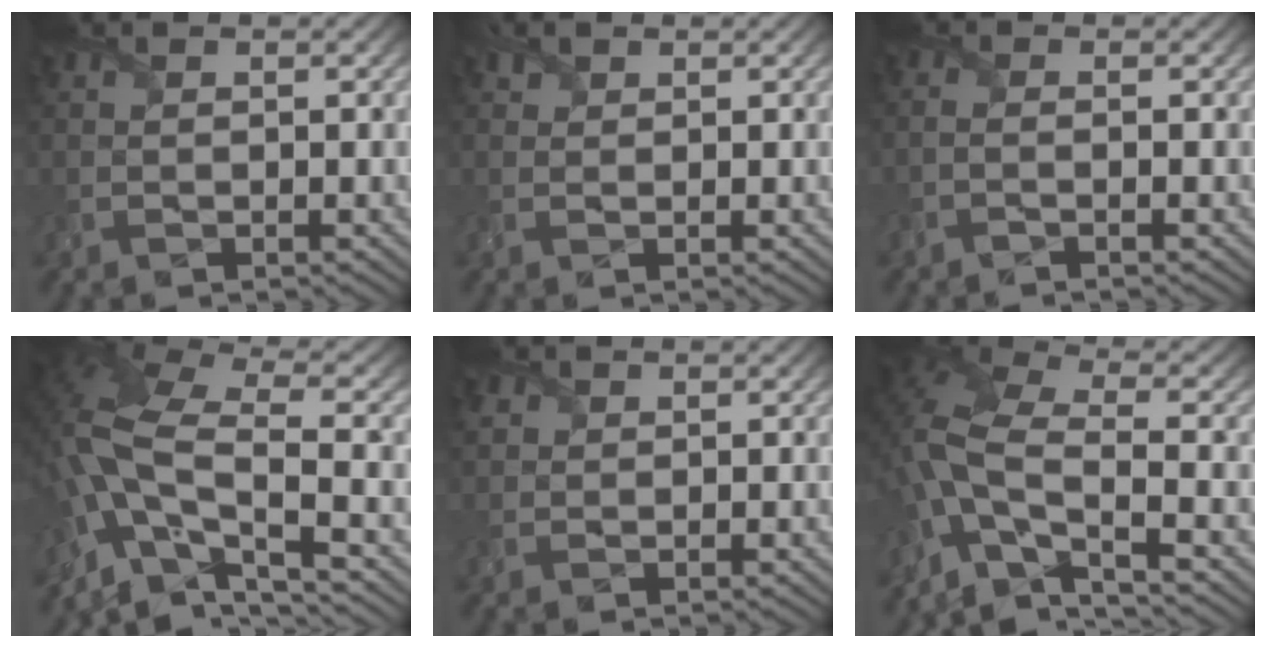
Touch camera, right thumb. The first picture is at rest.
{"total": 1.5, "force": [1.2, 0.8, 0.2], "torque": [-0.004, 0.006, 0.023]}
{"total": 1.1, "force": [-0.8, 0.1, 0.7], "torque": [-0.017, 0.000, -0.022]}
{"total": 13.6, "force": [-4.7, 5.2, 11.7], "torque": [-0.266, -0.014, -0.086]}
{"total": 1.6, "force": [0.8, 1.4, 0.4], "torque": [-0.016, 0.002, 0.016]}
{"total": 10.3, "force": [-4.4, 4.1, 8.4], "torque": [-0.195, -0.014, -0.096]}